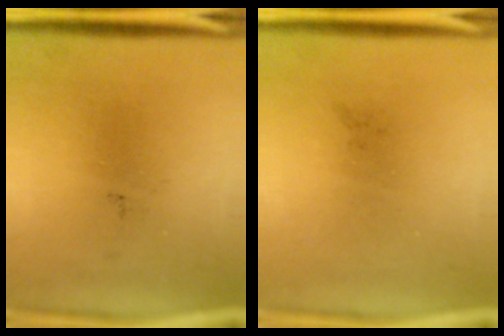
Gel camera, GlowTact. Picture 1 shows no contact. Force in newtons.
{"total": 0.0}